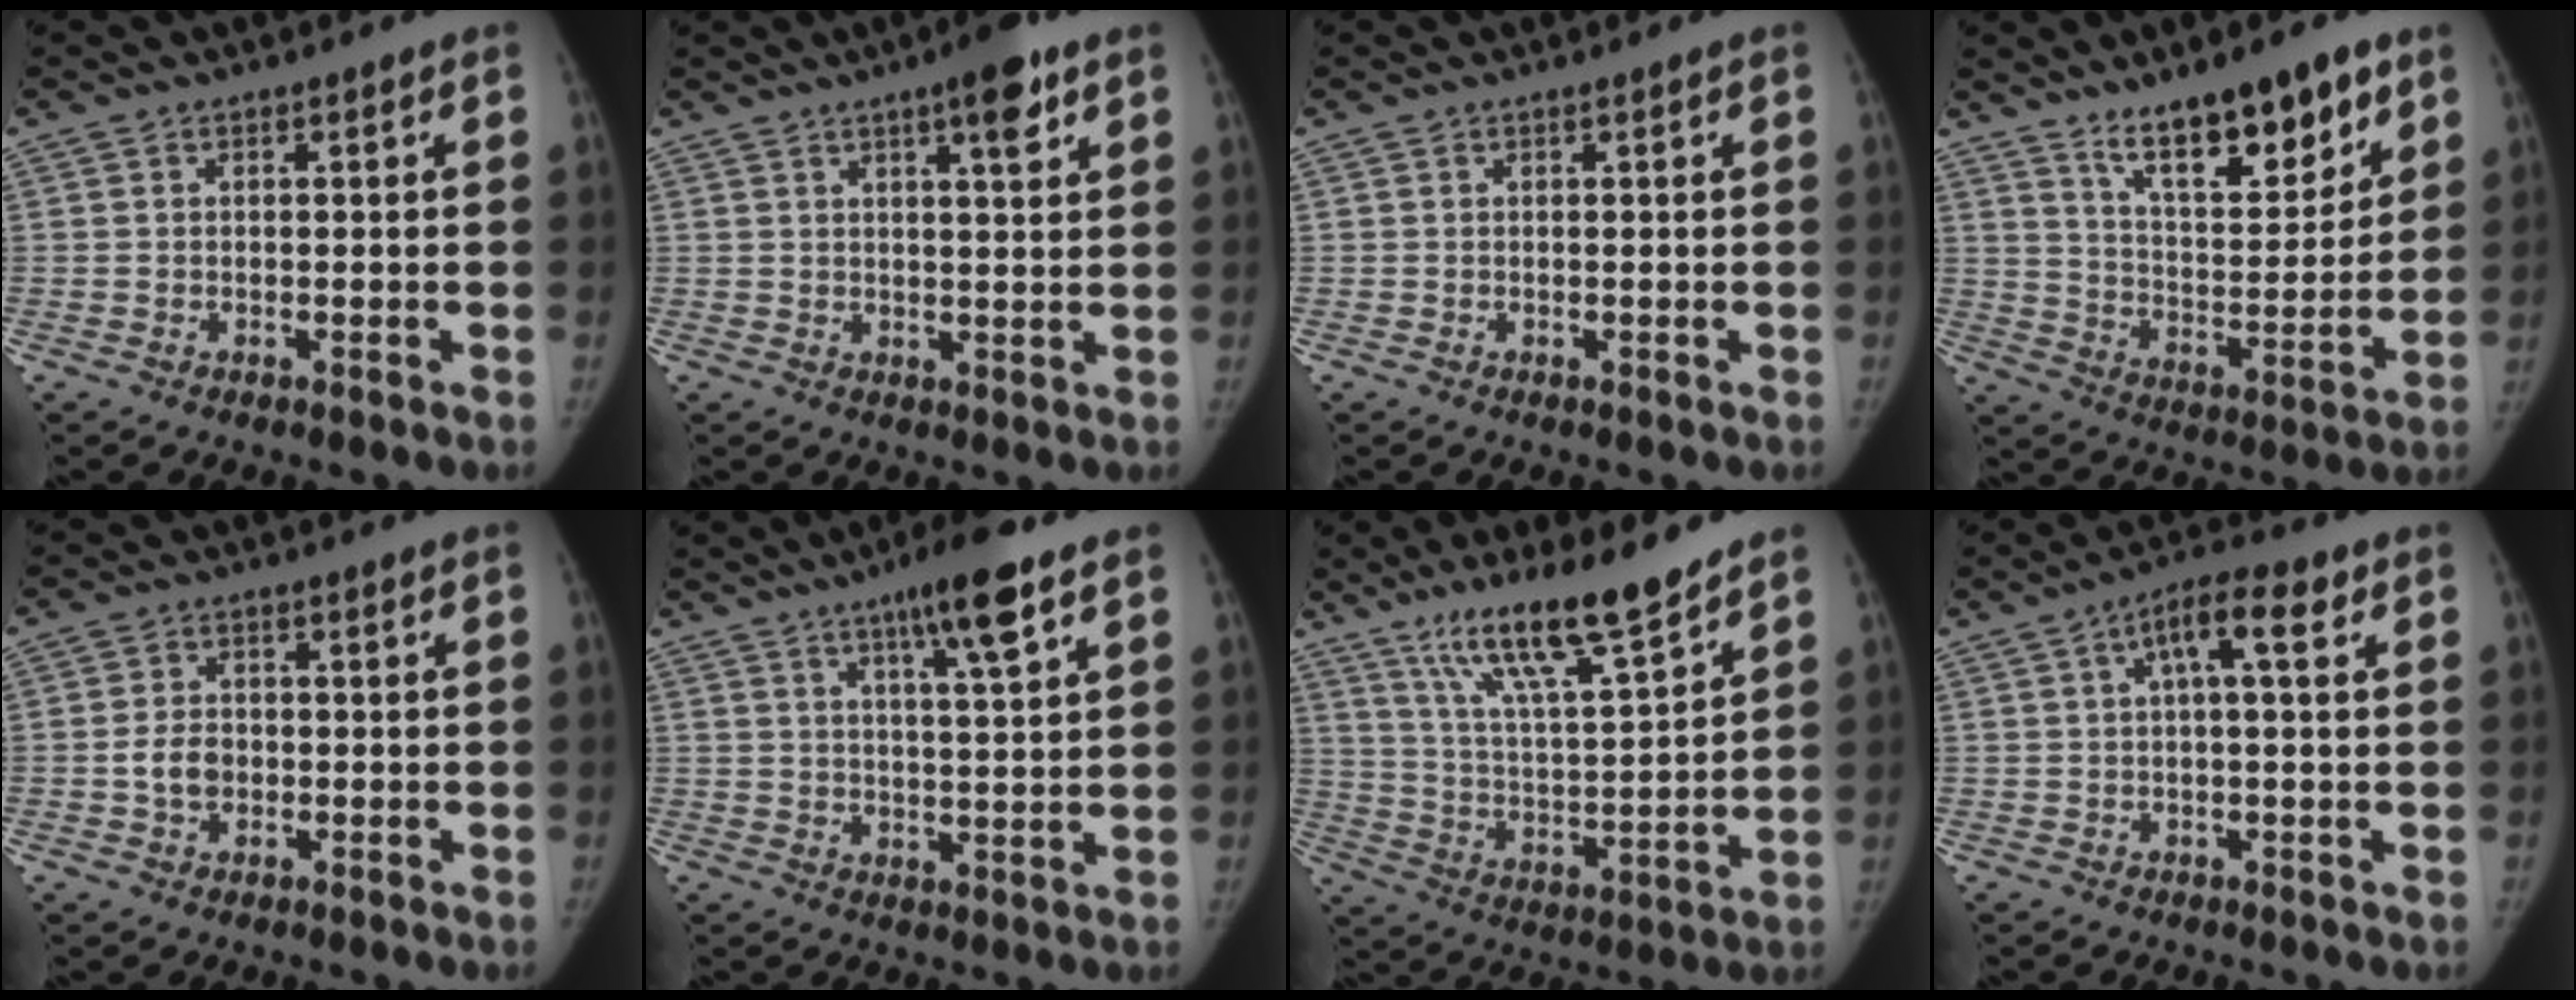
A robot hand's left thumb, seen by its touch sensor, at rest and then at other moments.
{"total": 6.7, "force": [3.8, 1.5, 5.3], "torque": [-0.068, -0.016, 0.052]}
{"total": 0.0}
{"total": 16.6, "force": [10.9, 5.8, 11.1], "torque": [-0.132, -0.068, 0.188]}
{"total": 4.3, "force": [-0.8, 3.3, 2.6], "torque": [-0.038, 0.008, -0.016]}
{"total": 9.9, "force": [5.8, 1.3, 7.9], "torque": [-0.120, -0.025, 0.090]}
{"total": 16.6, "force": [12.2, 2.7, 11.0], "torque": [-0.171, -0.070, 0.222]}
{"total": 7.3, "force": [2.5, 2.3, 6.5], "torque": [-0.106, 0.023, 0.032]}